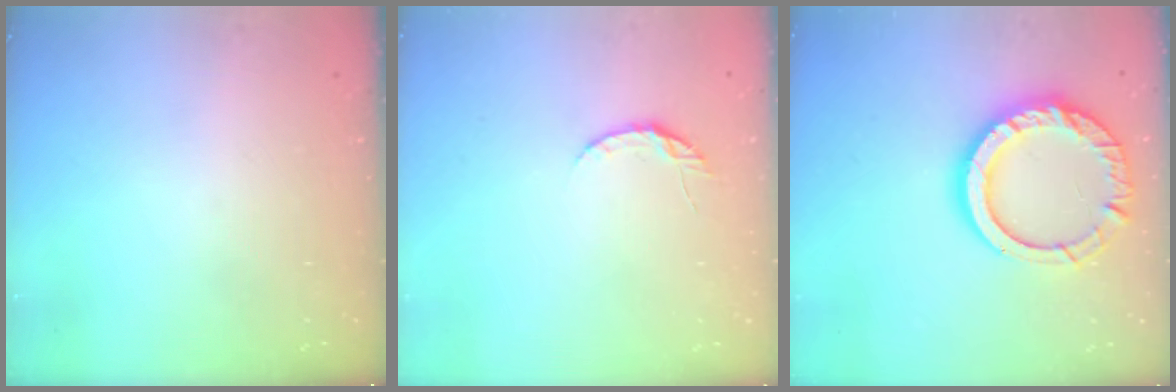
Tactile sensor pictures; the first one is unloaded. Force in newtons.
{"total": 3.8, "press": 3.8, "slide": 0.4}
{"total": 16.7, "press": 16.7, "slide": 1.4}